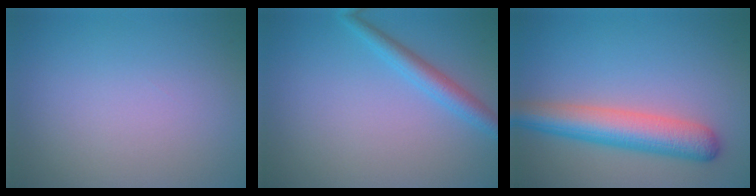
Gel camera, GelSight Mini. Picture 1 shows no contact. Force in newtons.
{"total": 2.5, "press": 2.5, "slide": 0.0}
{"total": 5.7, "press": 5.7, "slide": 0.2}